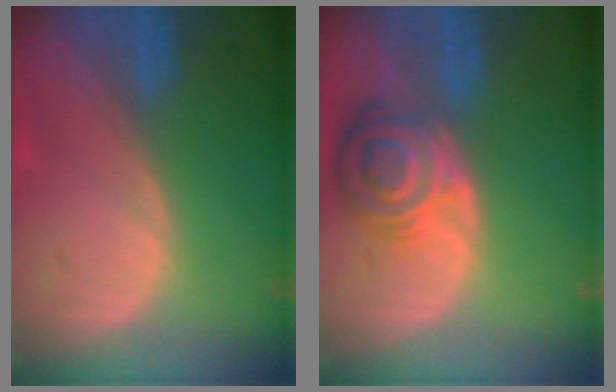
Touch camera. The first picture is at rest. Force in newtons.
{"total": 8.4, "press": 7.4, "slide": 3.8}